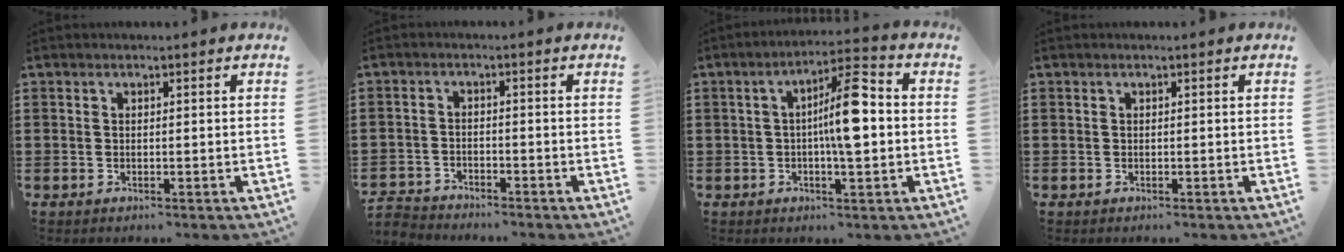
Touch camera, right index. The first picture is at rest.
{"total": 2.7, "force": [-2.6, 0.4, -0.2], "torque": [-0.004, 0.001, -0.058]}
{"total": 9.0, "force": [0.1, 2.4, 8.7], "torque": [-0.140, 0.008, -0.005]}
{"total": 0.0}